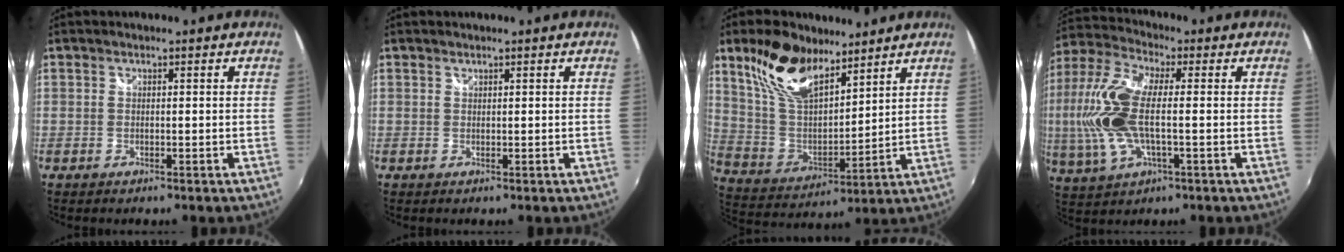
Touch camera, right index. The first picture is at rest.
{"total": 0.0}
{"total": 16.0, "force": [10.6, 7.5, 9.3], "torque": [-0.194, 0.020, 0.214]}
{"total": 15.7, "force": [-0.7, 6.3, 14.4], "torque": [-0.304, -0.001, -0.016]}